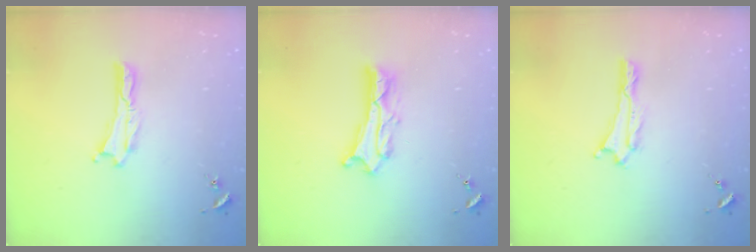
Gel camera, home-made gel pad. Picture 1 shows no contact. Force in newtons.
{"total": 3.8, "press": 3.8, "slide": 0.4}
{"total": 0.0}